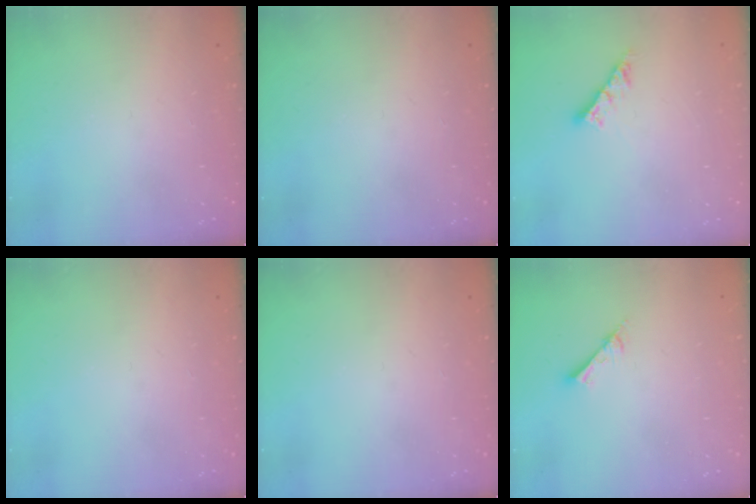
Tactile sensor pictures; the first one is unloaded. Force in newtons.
{"total": 0.0}
{"total": 5.0, "press": 5.0, "slide": 0.3}
{"total": 0.0}
{"total": 0.0}
{"total": 2.6, "press": 2.6, "slide": 0.1}